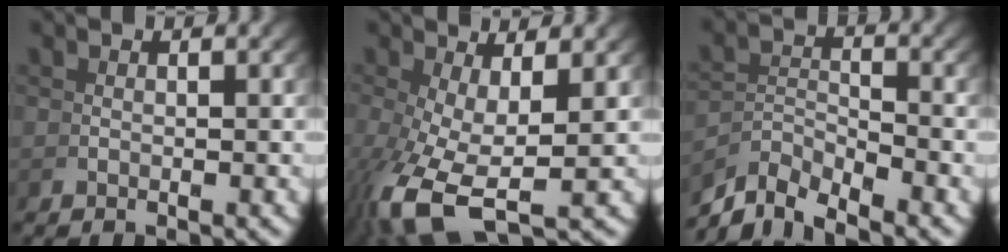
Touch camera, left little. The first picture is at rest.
{"total": 6.1, "force": [-1.4, 2.5, 5.4], "torque": [-0.141, -0.044, 0.005]}
{"total": 4.2, "force": [-3.2, 1.7, 2.1], "torque": [-0.047, -0.027, -0.048]}